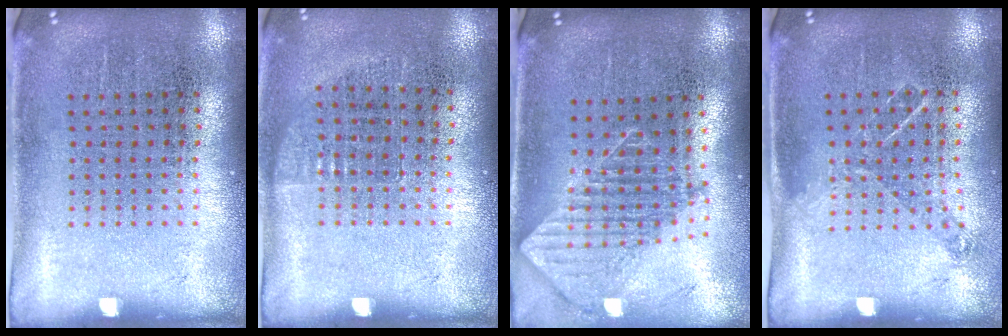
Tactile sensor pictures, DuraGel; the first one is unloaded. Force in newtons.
{"total": 0.7, "press": 0.6, "slide": 0.3}
{"total": 1.9, "press": 1.4, "slide": 1.2}
{"total": 0.8, "press": 0.8, "slide": 0.2}